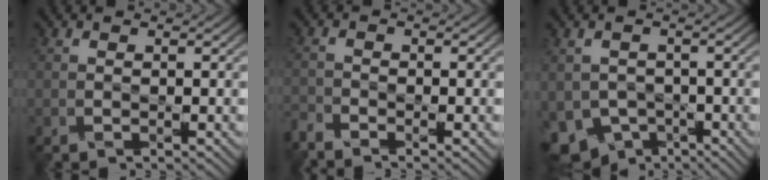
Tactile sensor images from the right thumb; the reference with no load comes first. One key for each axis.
{"total": 2.7, "fx": -2.5, "fy": 0.4, "fz": 0.7, "tx": -0.020, "ty": -0.011, "tz": -0.062}
{"total": 6.6, "fx": -3.3, "fy": 4.9, "fz": 2.8, "tx": -0.068, "ty": -0.026, "tz": -0.060}